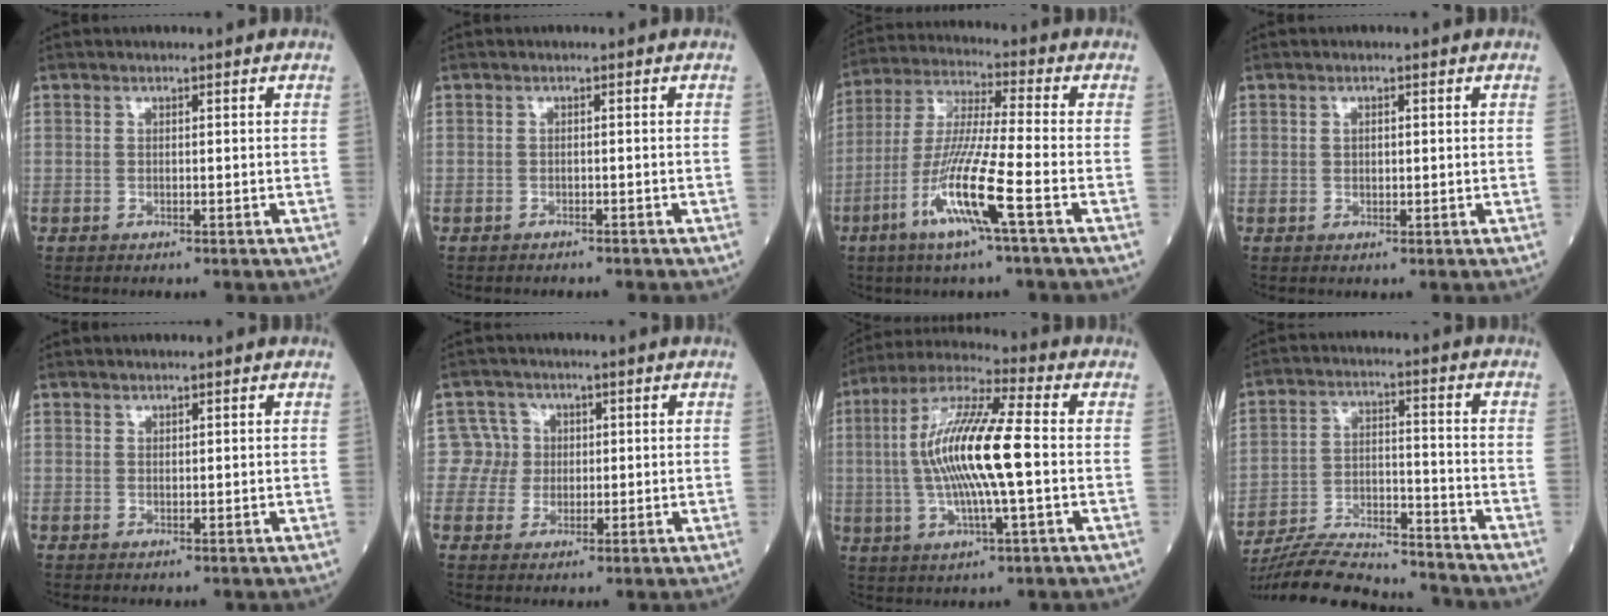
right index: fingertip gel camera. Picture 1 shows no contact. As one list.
[{"total": 2.2, "force": [-2.0, 0.7, 0.7], "torque": [-0.016, -0.003, -0.020]}, {"total": 12.7, "force": [-5.3, -0.6, 11.5], "torque": [-0.235, -0.013, -0.107]}, {"total": 1.0, "force": [0.3, 0.6, 0.8], "torque": [-0.013, 0.000, 0.005]}, {"total": 0.5, "force": [0.5, 0.1, 0.0], "torque": [-0.001, -0.004, 0.008]}, {"total": 4.1, "force": [0.7, 4.1, -0.3], "torque": [0.024, 0.008, 0.009]}, {"total": 15.0, "force": [-0.4, 1.6, 14.9], "torque": [-0.295, 0.007, -0.012]}, {"total": 17.6, "force": [-16.8, 1.8, 5.0], "torque": [-0.103, -0.001, -0.267]}]